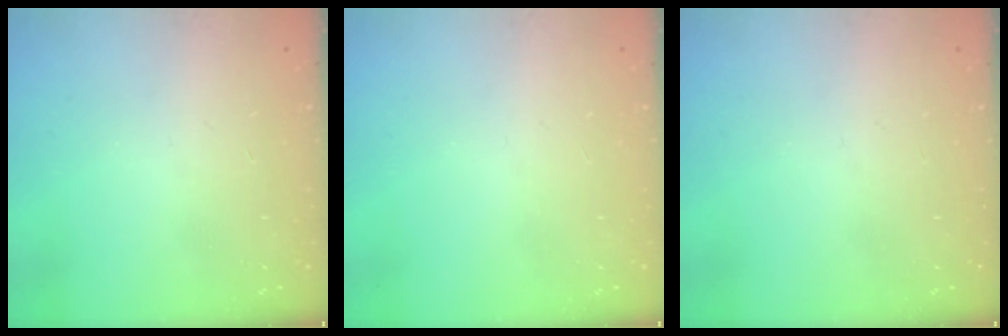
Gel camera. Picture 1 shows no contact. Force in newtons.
{"total": 0.0}
{"total": 0.0}